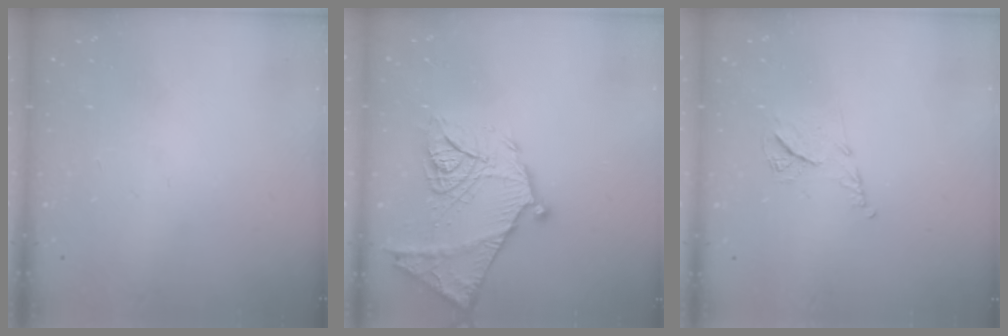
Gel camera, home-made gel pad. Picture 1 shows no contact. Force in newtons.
{"total": 20.5, "press": 20.5, "slide": 1.8}
{"total": 7.9, "press": 7.9, "slide": 0.3}